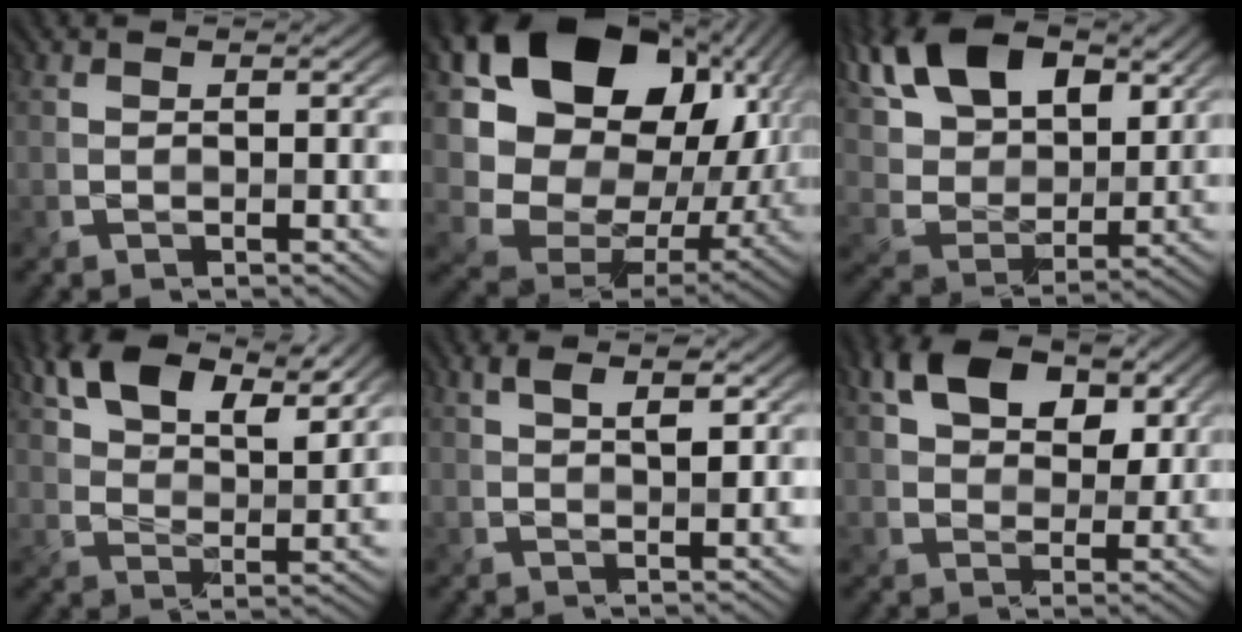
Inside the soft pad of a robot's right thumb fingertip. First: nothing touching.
{"total": 19.6, "force": [4.2, 14.8, 12.1], "torque": [-0.227, -0.047, 0.126]}
{"total": 13.3, "force": [6.3, 7.7, 8.8], "torque": [-0.185, 0.004, 0.108]}
{"total": 10.5, "force": [6.4, 5.3, 6.4], "torque": [-0.132, 0.002, 0.119]}
{"total": 3.0, "force": [1.1, 1.2, 2.6], "torque": [-0.045, 0.002, 0.018]}
{"total": 8.9, "force": [3.4, 5.8, 5.8], "torque": [-0.118, 0.007, 0.053]}